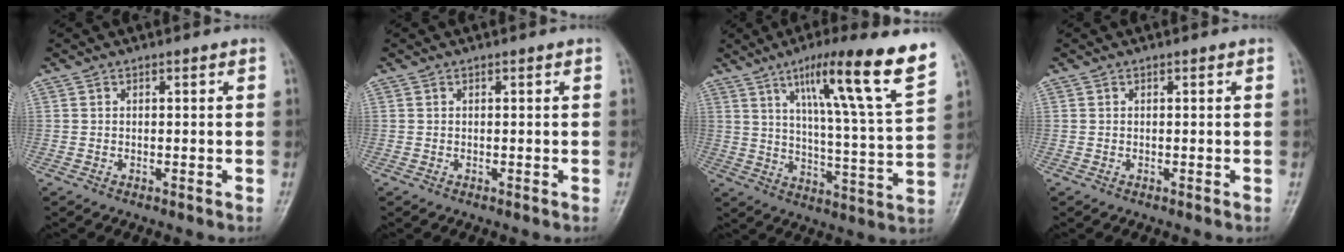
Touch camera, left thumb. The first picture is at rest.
{"total": 0.0}
{"total": 20.0, "force": [11.2, 1.3, 16.5], "torque": [-0.232, -0.044, 0.168]}
{"total": 0.0}